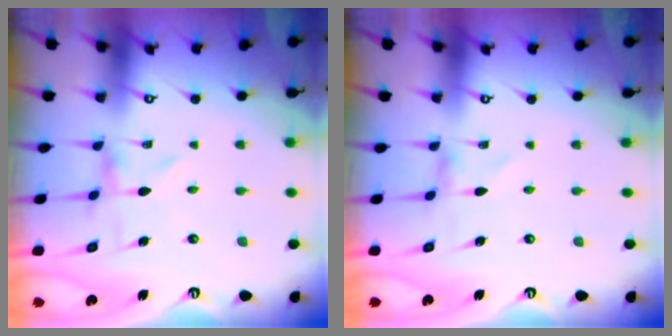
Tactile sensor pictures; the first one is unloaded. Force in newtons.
{"total": 0.6, "press": 0.6, "slide": 0.1}